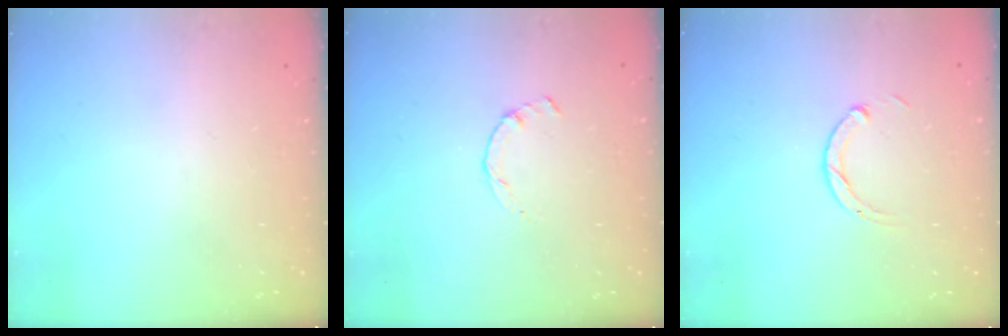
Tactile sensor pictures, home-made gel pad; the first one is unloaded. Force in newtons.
{"total": 0.8, "press": 0.7, "slide": 0.2}
{"total": 2.9, "press": 2.9, "slide": 0.4}